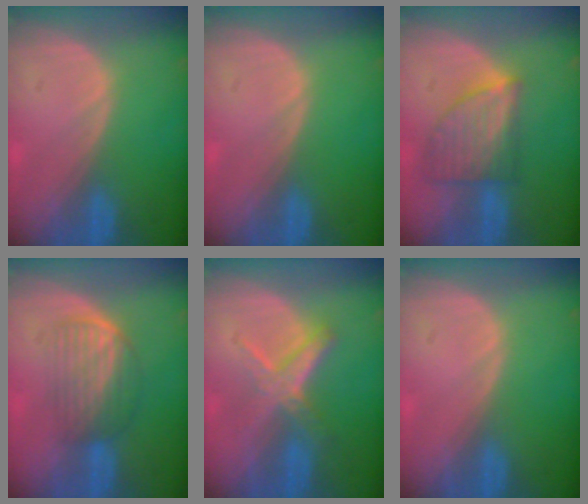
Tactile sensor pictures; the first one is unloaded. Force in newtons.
{"total": 0.0}
{"total": 7.2, "press": 6.6, "slide": 2.8}
{"total": 6.0, "press": 5.5, "slide": 2.3}
{"total": 5.8, "press": 5.4, "slide": 1.9}
{"total": 0.0}